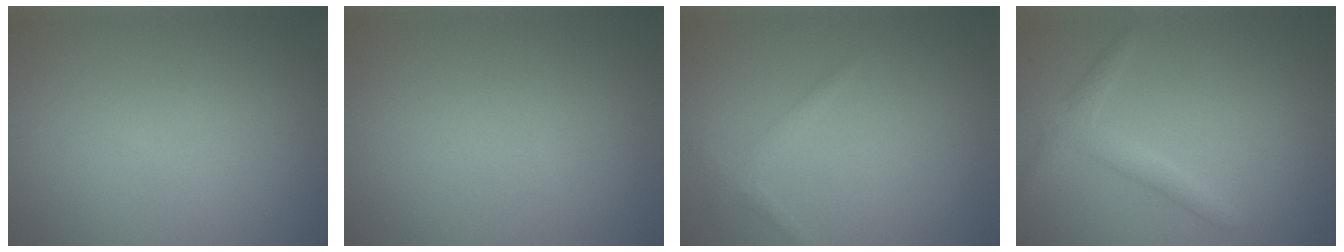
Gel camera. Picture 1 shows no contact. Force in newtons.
{"total": 0.0}
{"total": 1.0, "press": 1.0, "slide": 0.2}
{"total": 2.2, "press": 2.2, "slide": 0.1}